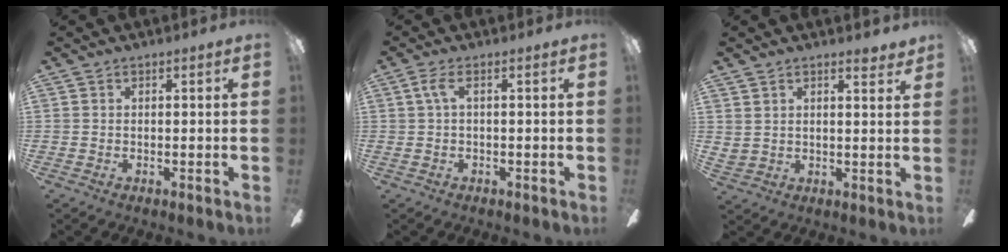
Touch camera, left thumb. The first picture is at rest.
{"total": 3.6, "force": [0.8, 1.0, 3.4], "torque": [-0.075, 0.004, 0.010]}
{"total": 3.8, "force": [3.5, 1.5, 0.6], "torque": [-0.003, -0.018, 0.063]}